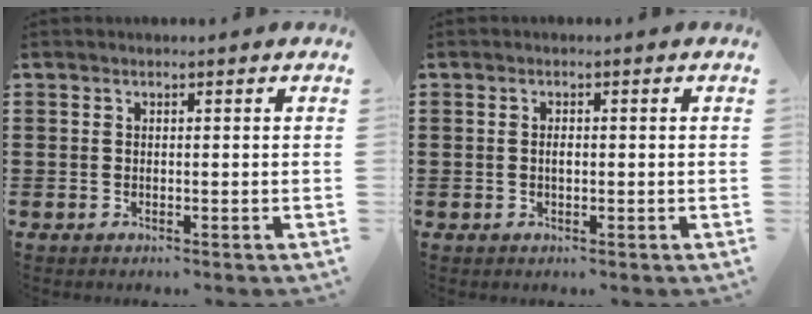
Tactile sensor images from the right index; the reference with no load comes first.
{"total": 1.2, "force": [-0.1, 0.4, 1.1], "torque": [-0.022, 0.001, -0.002]}